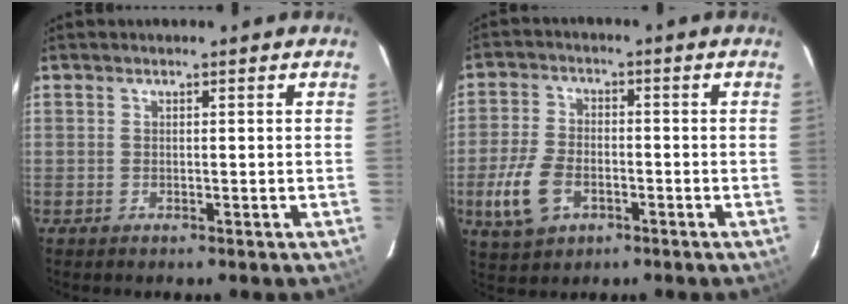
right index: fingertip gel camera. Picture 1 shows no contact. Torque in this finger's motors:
{"motor_torque": [0.54, -0.56, -0.28, -0.11]}